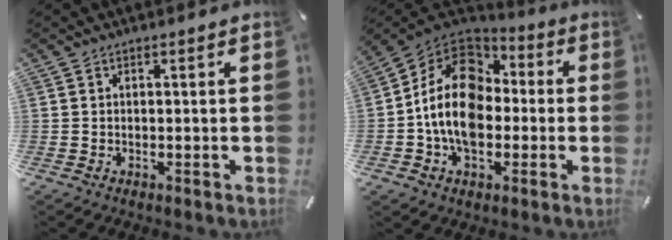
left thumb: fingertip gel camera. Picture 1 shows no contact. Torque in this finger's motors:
{"motor_torque": [2.11, 2.34, 1.38, -0.79, 0.31]}